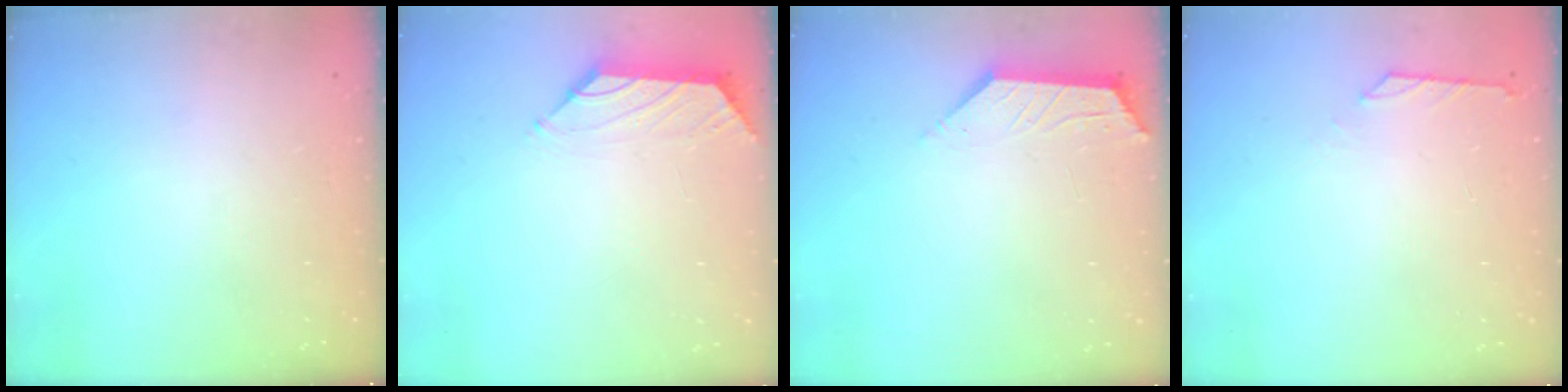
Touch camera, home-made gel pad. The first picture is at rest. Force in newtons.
{"total": 0.0}
{"total": 2.0, "press": 1.9, "slide": 0.4}
{"total": 0.6, "press": 0.5, "slide": 0.4}